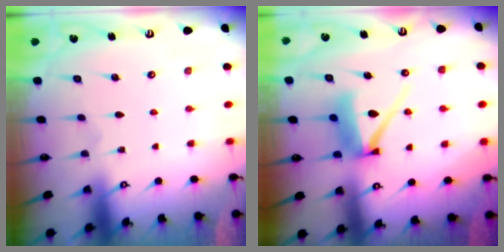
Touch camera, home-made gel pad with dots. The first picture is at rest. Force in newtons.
{"total": 9.5, "press": 9.5, "slide": 1.1}